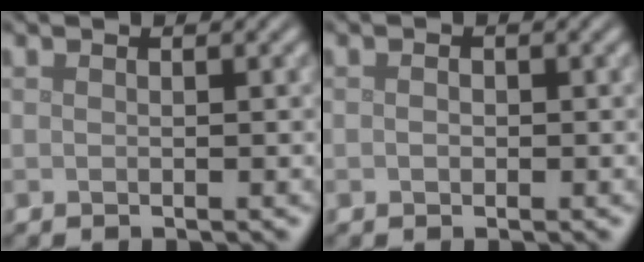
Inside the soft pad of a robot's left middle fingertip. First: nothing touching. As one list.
[{"total": 0.6, "force": [-0.1, 0.5, 0.4], "torque": [-0.007, -0.003, -0.002]}]